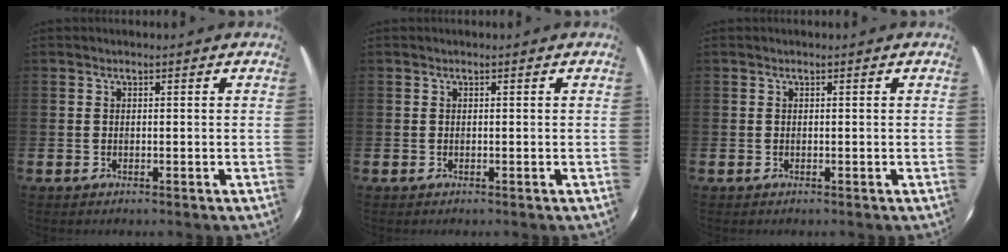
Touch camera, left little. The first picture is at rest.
{"total": 0.0}
{"total": 0.0}